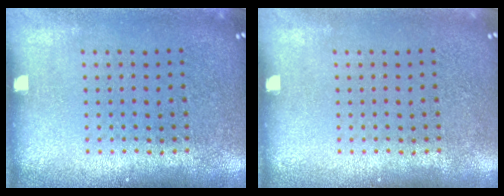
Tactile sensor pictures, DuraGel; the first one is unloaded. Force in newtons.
{"total": 0.0}